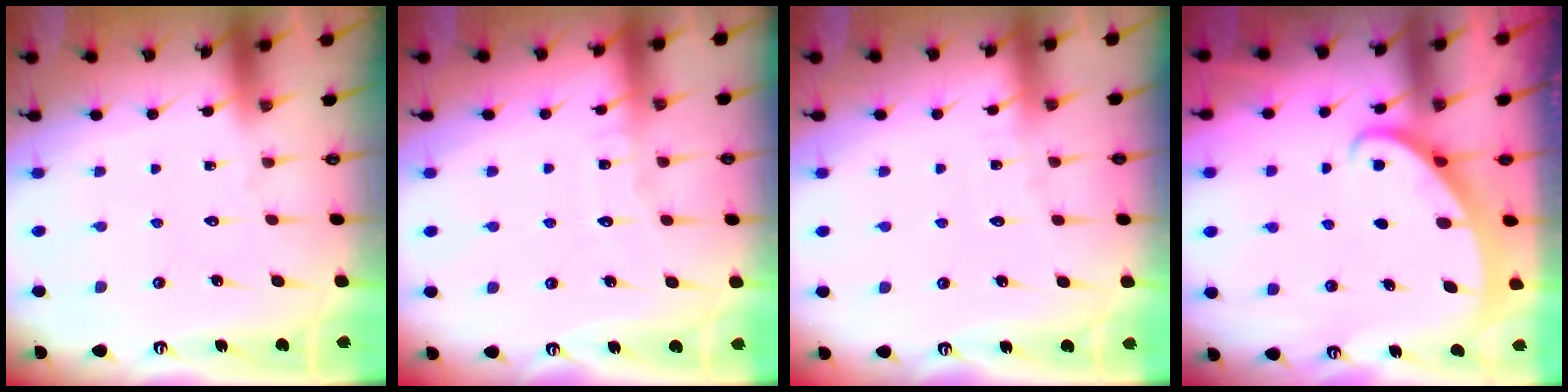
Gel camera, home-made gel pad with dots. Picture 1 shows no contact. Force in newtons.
{"total": 4.6, "press": 4.5, "slide": 0.4}
{"total": 2.9, "press": 2.9, "slide": 0.3}
{"total": 2.0, "press": 2.0, "slide": 0.3}